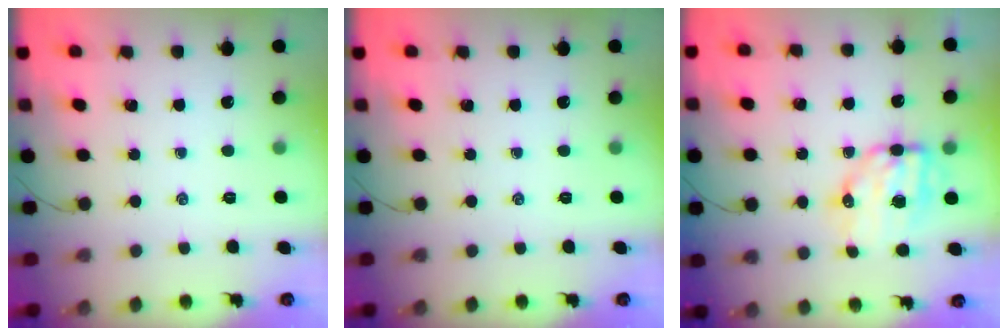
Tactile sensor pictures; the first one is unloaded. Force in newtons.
{"total": 0.0}
{"total": 9.4, "press": 9.1, "slide": 2.2}